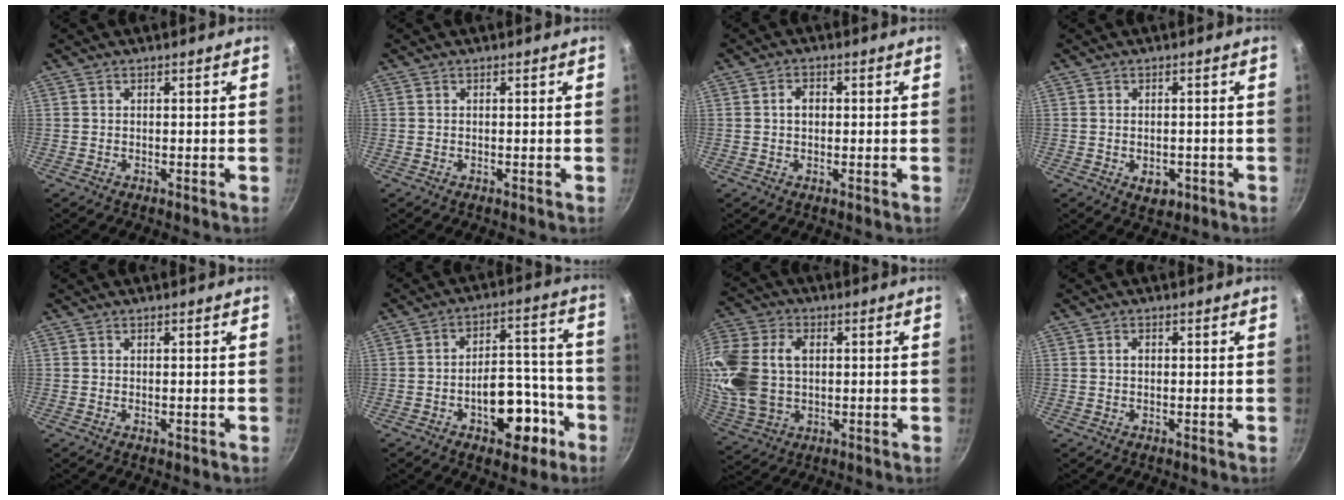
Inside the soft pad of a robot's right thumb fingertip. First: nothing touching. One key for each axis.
{"total": 0.0}
{"total": 2.8, "fx": 0.2, "fy": 2.0, "fz": 1.9, "tx": -0.018, "ty": 0.010, "tz": 0.001}
{"total": 3.8, "fx": -1.3, "fy": 2.6, "fz": 2.5, "tx": -0.029, "ty": 0.004, "tz": -0.009}
{"total": 0.6, "fx": -0.2, "fy": 0.2, "fz": 0.6, "tx": -0.009, "ty": -0.001, "tz": -0.002}
{"total": 13.4, "fx": -6.2, "fy": 7.2, "fz": 9.5, "tx": -0.096, "ty": 0.065, "tz": -0.082}
{"total": 19.3, "fx": 2.2, "fy": 13.9, "fz": 13.2, "tx": -0.292, "ty": 0.021, "tz": 0.047}
{"total": 1.3, "fx": 0.1, "fy": 0.9, "fz": 0.9, "tx": -0.013, "ty": 0.006, "tz": 0.001}